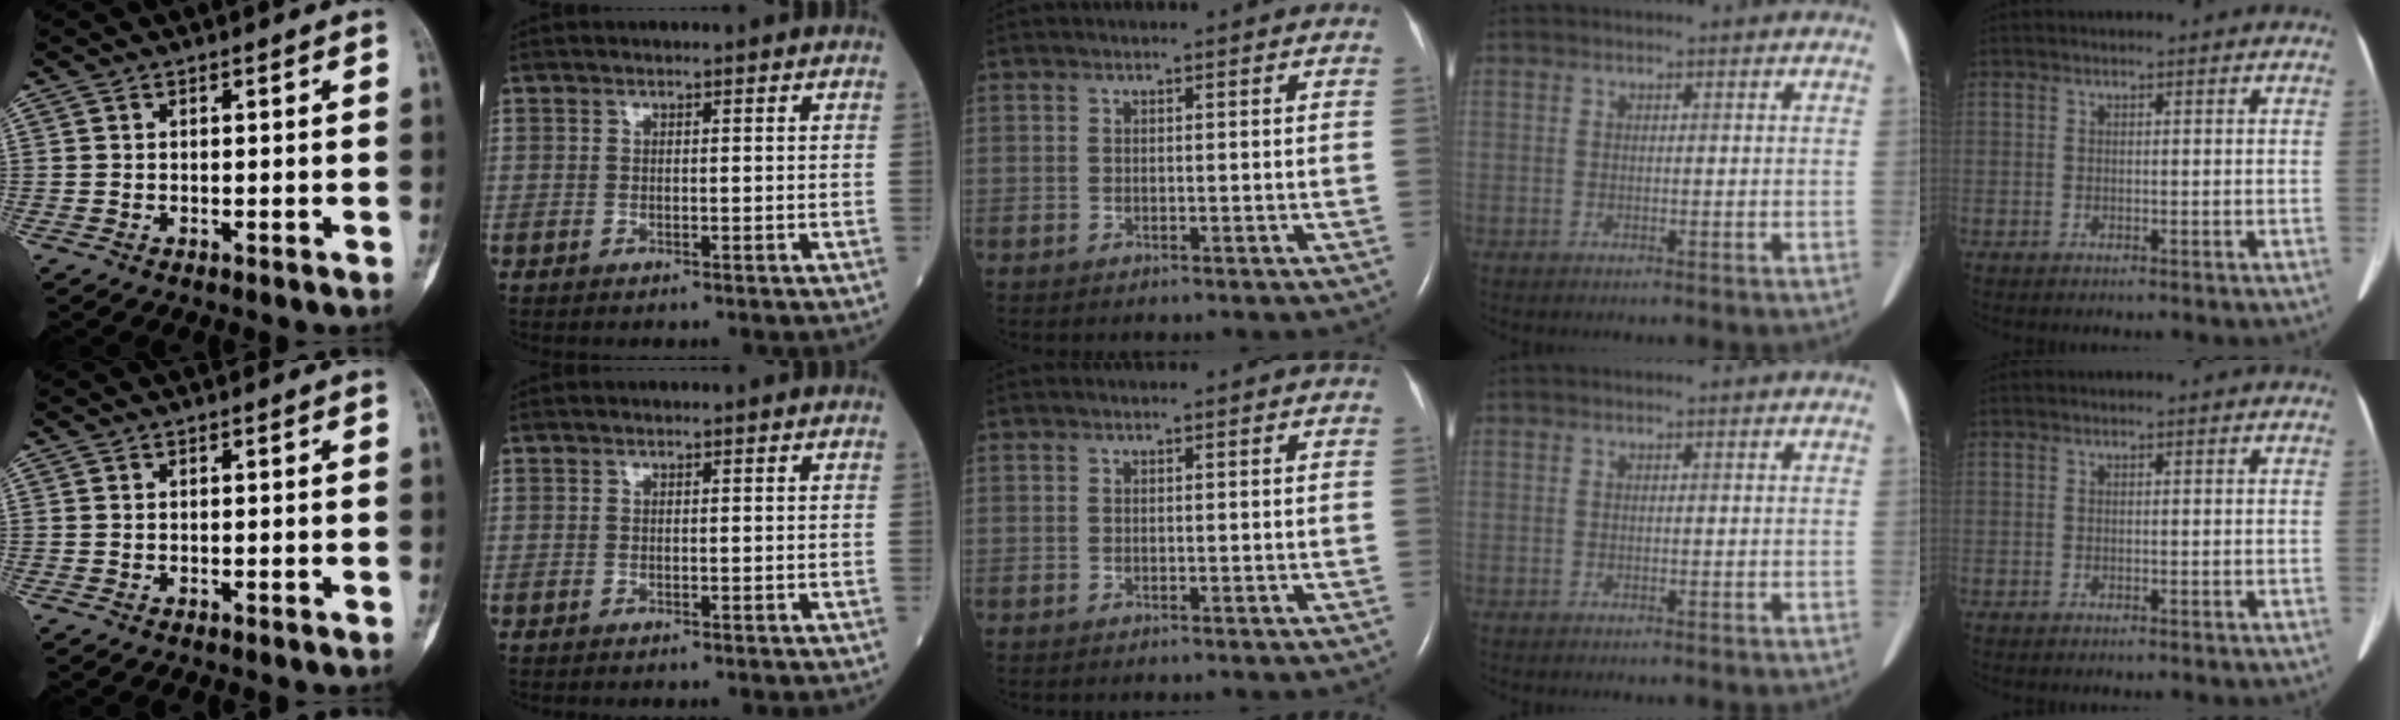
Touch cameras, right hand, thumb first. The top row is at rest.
{}